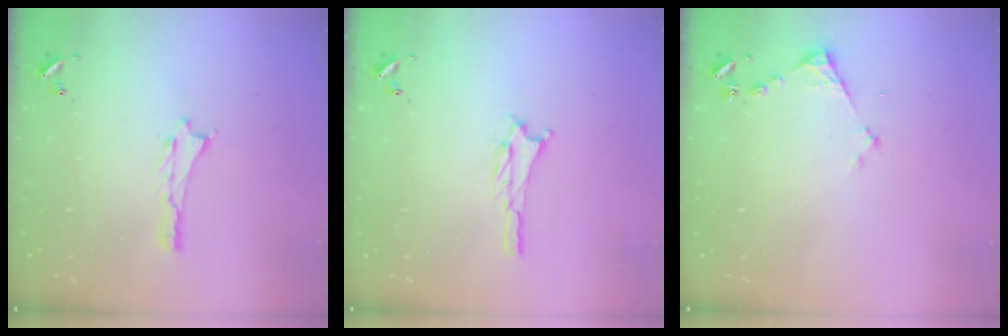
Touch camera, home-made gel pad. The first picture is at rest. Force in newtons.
{"total": 1.2, "press": 1.2, "slide": 0.2}
{"total": 3.2, "press": 3.2, "slide": 0.3}